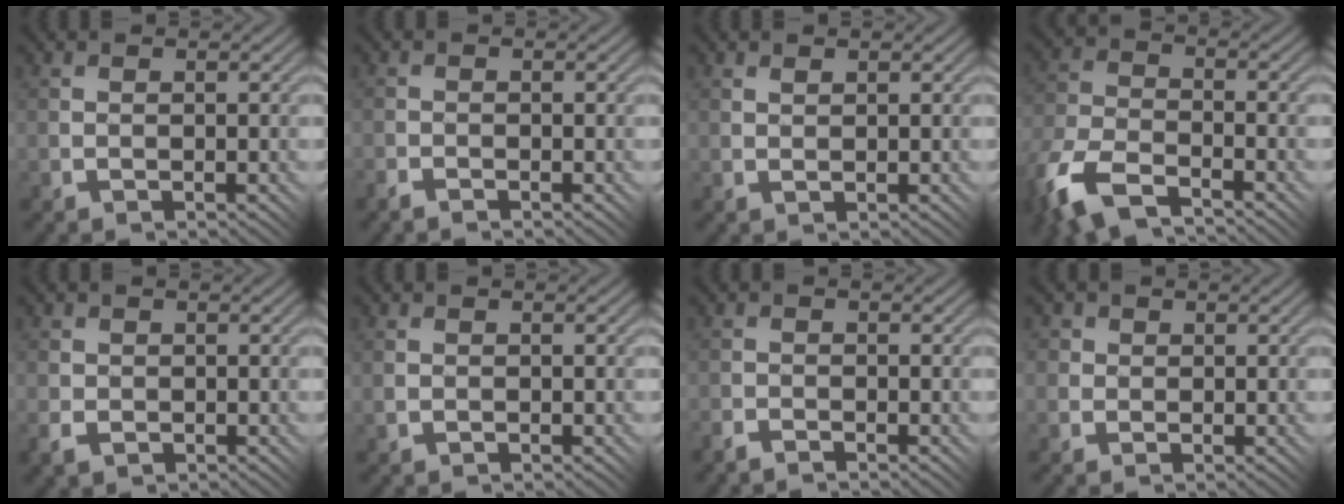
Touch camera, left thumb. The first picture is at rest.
{"total": 1.5, "force": [-1.3, 0.6, 0.3], "torque": [-0.009, 0.000, -0.033]}
{"total": 0.9, "force": [0.8, 0.0, 0.5], "torque": [-0.008, 0.003, 0.017]}
{"total": 10.0, "force": [-7.0, 4.4, 5.5], "torque": [-0.137, -0.016, -0.144]}
{"total": 2.1, "force": [-0.5, 1.8, 0.8], "torque": [-0.023, -0.003, -0.013]}
{"total": 1.2, "force": [-0.1, 1.0, 0.8], "torque": [-0.017, 0.003, 0.005]}
{"total": 1.7, "force": [-1.6, 0.4, 0.3], "torque": [-0.009, 0.002, -0.039]}
{"total": 3.9, "force": [1.3, 3.5, 0.9], "torque": [-0.022, 0.016, 0.007]}